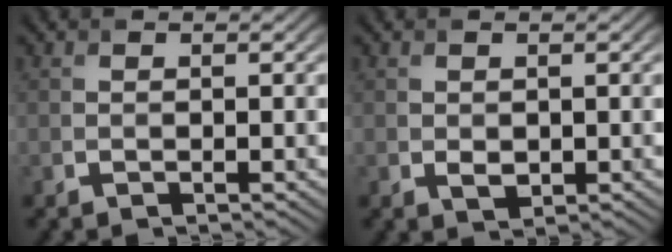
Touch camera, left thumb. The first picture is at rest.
{"total": 1.3, "force": [0.0, 1.0, 0.8], "torque": [-0.017, -0.006, 0.005]}